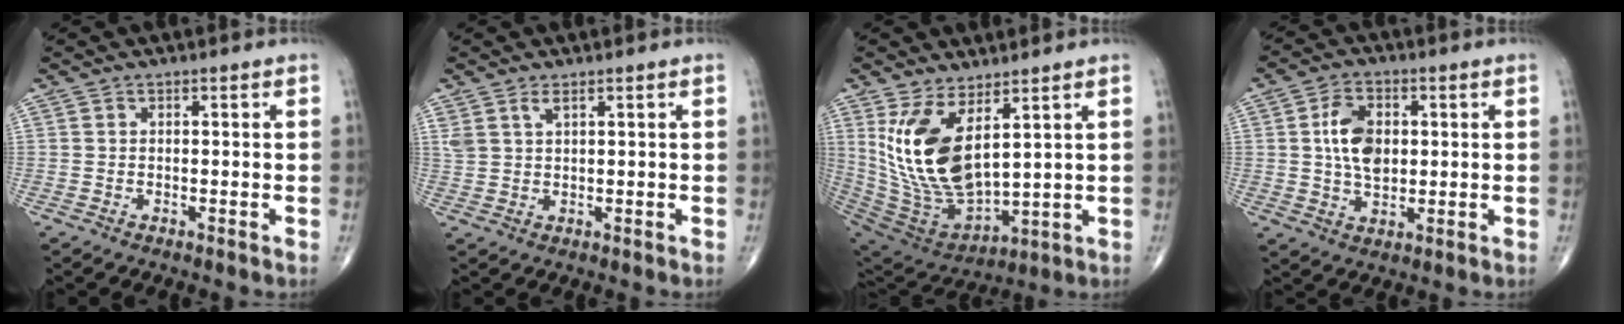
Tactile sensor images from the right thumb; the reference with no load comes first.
{"total": 2.4, "force": [1.6, 0.9, 1.6], "torque": [-0.038, -0.001, 0.039]}
{"total": 16.8, "force": [6.0, 7.7, 13.7], "torque": [-0.260, -0.043, 0.140]}
{"total": 8.5, "force": [1.1, 5.5, 6.3], "torque": [-0.099, 0.000, 0.020]}